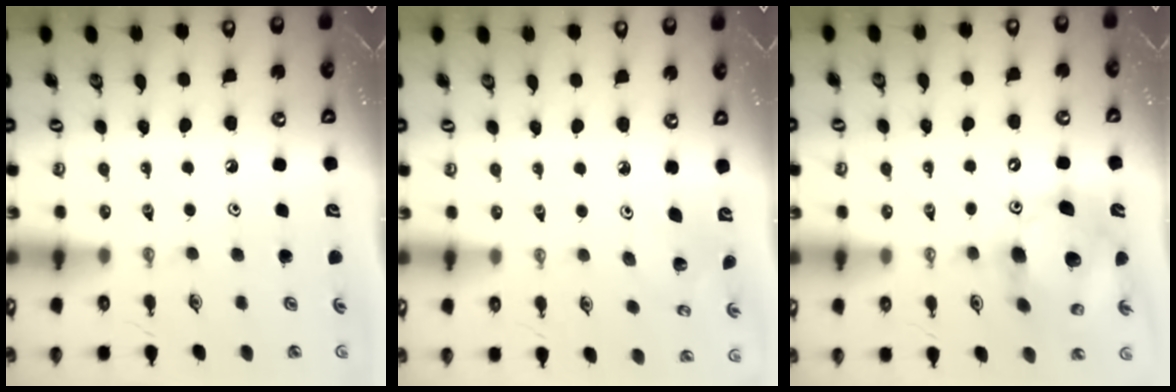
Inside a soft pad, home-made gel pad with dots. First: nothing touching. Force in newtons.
{"total": 2.4, "press": 2.4, "slide": 0.2}
{"total": 16.2, "press": 16.0, "slide": 2.7}